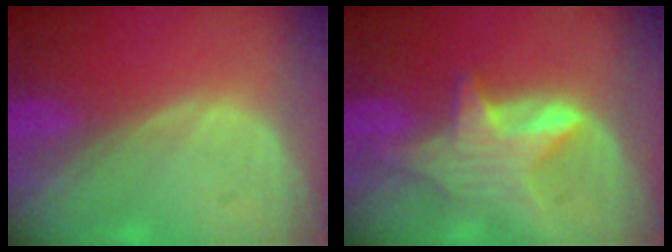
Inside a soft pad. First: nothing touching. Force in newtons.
{"total": 6.1, "press": 6.1, "slide": 0.1}